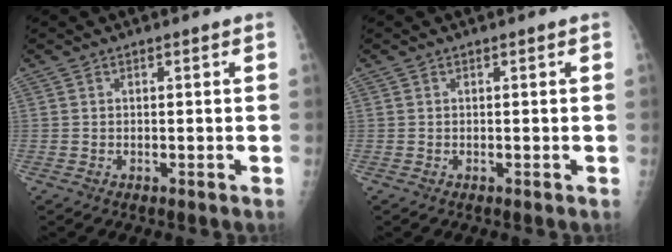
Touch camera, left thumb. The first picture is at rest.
{"total": 0.0}